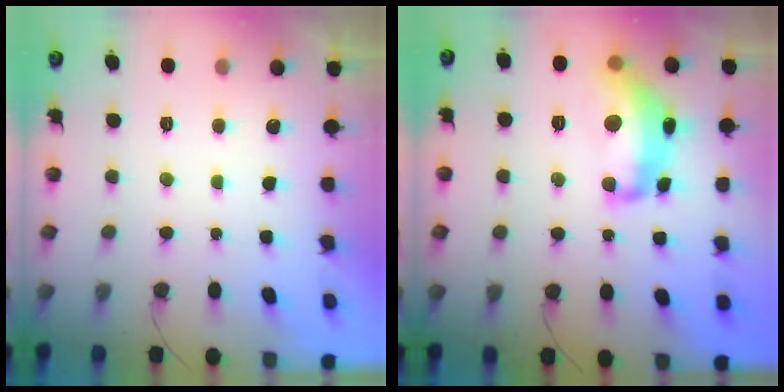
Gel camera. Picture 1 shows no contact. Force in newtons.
{"total": 15.0, "press": 15.0, "slide": 1.1}